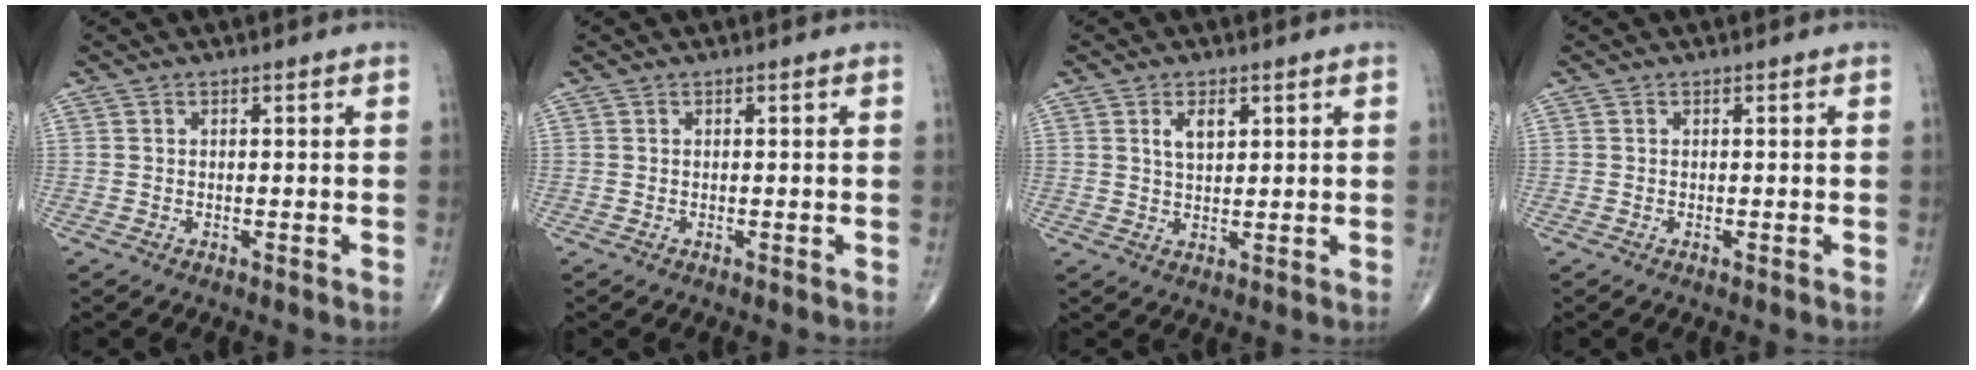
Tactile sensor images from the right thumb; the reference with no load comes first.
{"total": 0.0}
{"total": 3.8, "force": [1.6, 2.0, 2.8], "torque": [-0.041, -0.009, 0.029]}
{"total": 0.0}